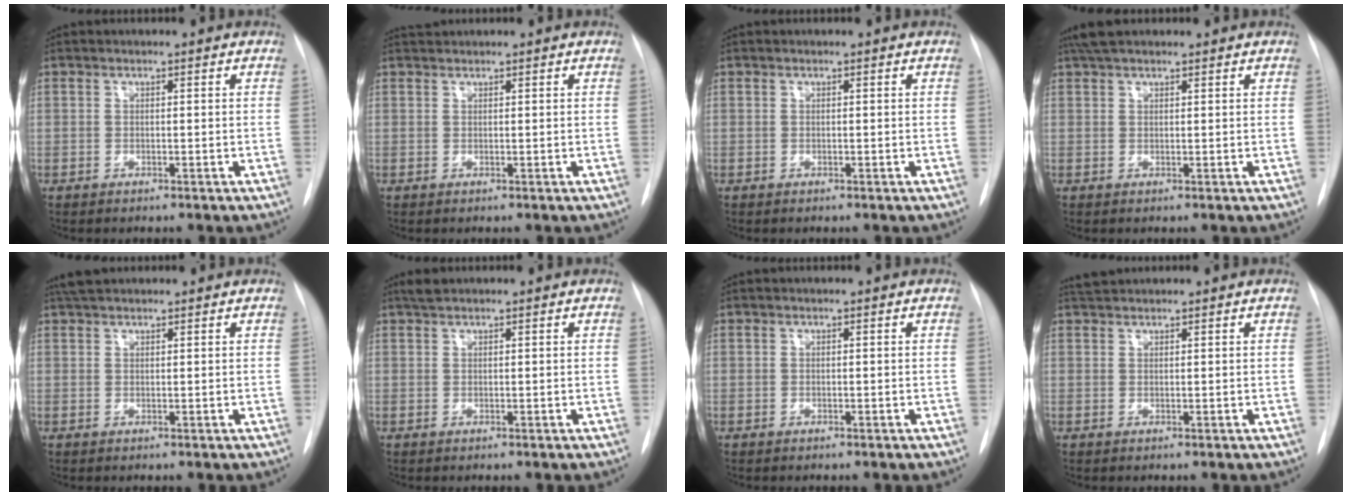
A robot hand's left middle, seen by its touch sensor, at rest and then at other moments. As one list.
[{"total": 1.0, "force": [1.0, -0.1, 0.0], "torque": [-0.005, 0.010, 0.024]}, {"total": 0.0}, {"total": 4.0, "force": [3.3, 1.2, 1.8], "torque": [-0.035, 0.027, 0.060]}, {"total": 3.4, "force": [3.0, 1.0, 1.3], "torque": [-0.024, 0.025, 0.054]}, {"total": 1.4, "force": [1.3, 0.3, 0.7], "torque": [-0.016, 0.011, 0.025]}, {"total": 0.0}, {"total": 2.0, "force": [2.0, 0.2, 0.4], "torque": [-0.011, 0.016, 0.038]}]